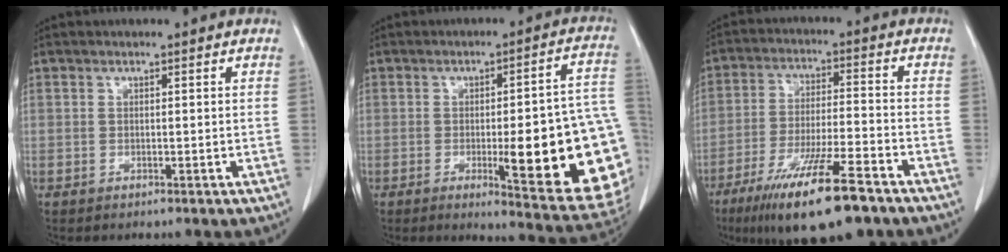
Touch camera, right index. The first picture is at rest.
{"total": 21.6, "force": [-4.1, 3.0, 21.0], "torque": [-0.178, 0.006, -0.040]}
{"total": 15.7, "force": [-10.4, 2.2, 11.6], "torque": [-0.203, -0.035, -0.177]}